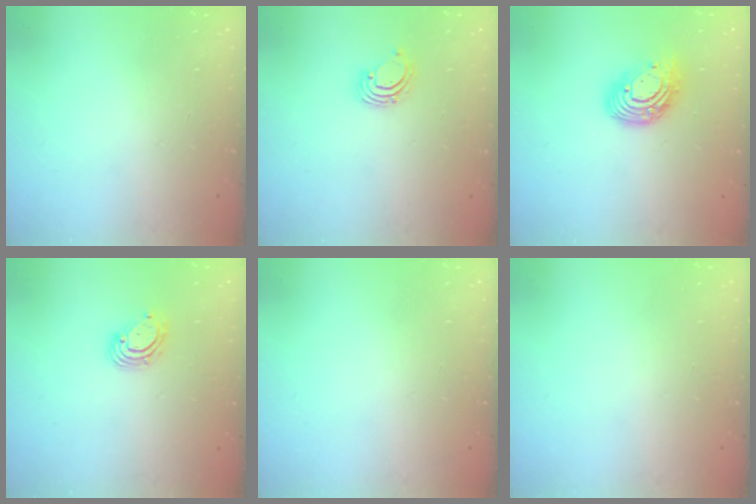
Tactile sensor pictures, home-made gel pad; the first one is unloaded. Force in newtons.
{"total": 2.3, "press": 2.3, "slide": 0.2}
{"total": 11.5, "press": 11.4, "slide": 0.9}
{"total": 5.6, "press": 5.6, "slide": 0.7}
{"total": 0.0}
{"total": 0.0}